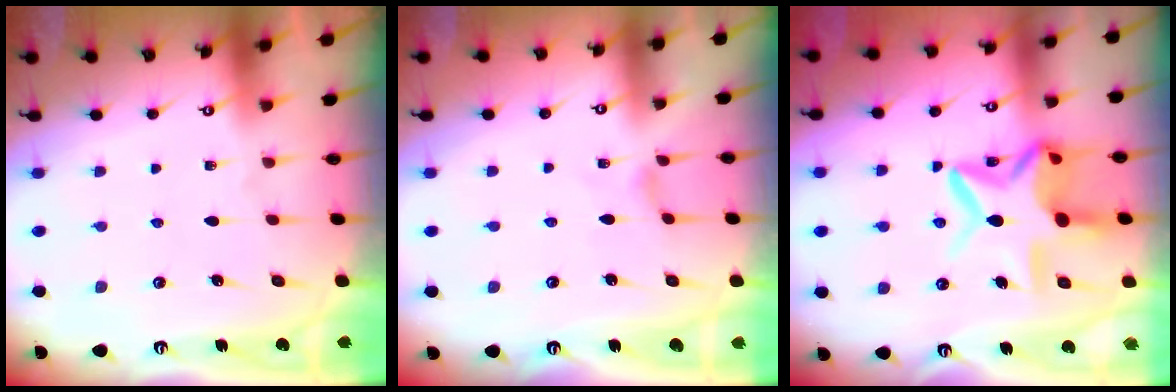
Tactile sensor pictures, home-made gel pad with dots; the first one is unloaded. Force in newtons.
{"total": 0.0}
{"total": 14.2, "press": 14.0, "slide": 2.0}